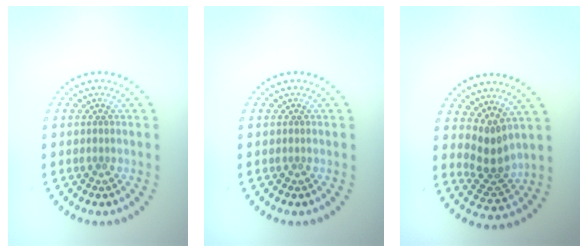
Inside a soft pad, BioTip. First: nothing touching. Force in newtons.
{"total": 0.0}
{"total": 2.9, "press": 2.3, "slide": 1.8}